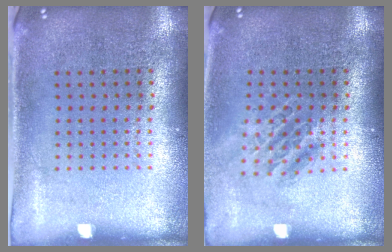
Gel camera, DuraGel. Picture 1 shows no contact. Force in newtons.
{"total": 1.4, "press": 1.2, "slide": 0.8}